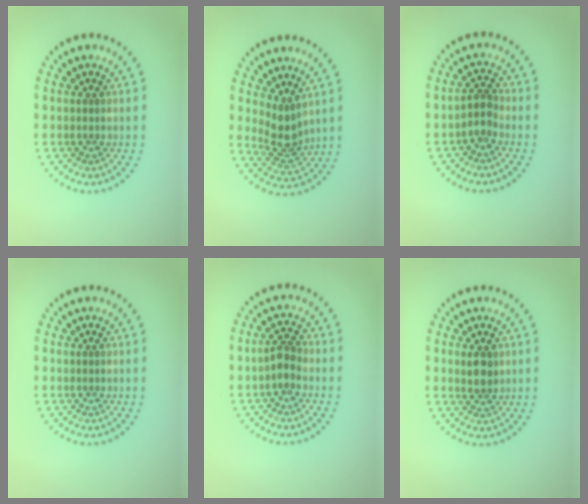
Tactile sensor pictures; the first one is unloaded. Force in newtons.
{"total": 2.9, "press": 2.2, "slide": 1.8}
{"total": 1.8, "press": 1.4, "slide": 1.0}
{"total": 0.0}
{"total": 1.7, "press": 1.6, "slide": 0.6}
{"total": 1.9, "press": 1.7, "slide": 0.7}